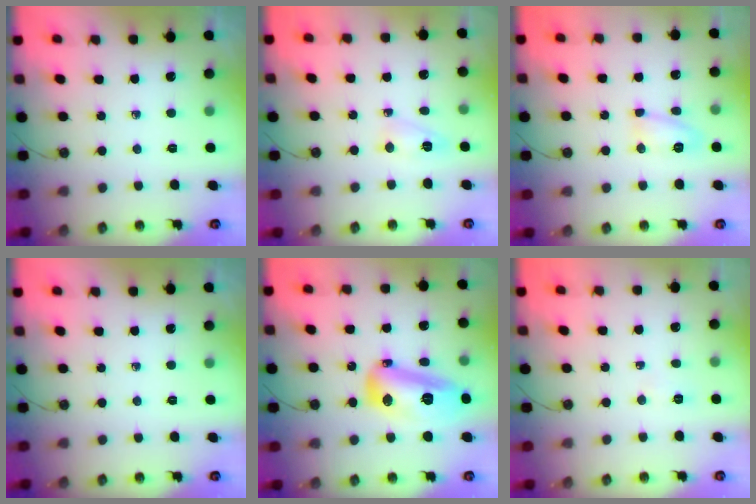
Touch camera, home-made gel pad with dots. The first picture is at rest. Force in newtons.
{"total": 3.8, "press": 3.7, "slide": 0.7}
{"total": 6.8, "press": 6.8, "slide": 0.3}
{"total": 0.0}
{"total": 16.5, "press": 16.4, "slide": 1.2}
{"total": 2.8, "press": 2.6, "slide": 0.9}